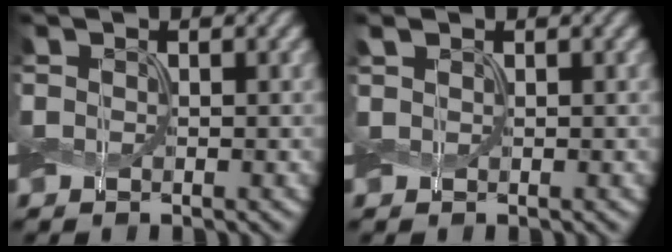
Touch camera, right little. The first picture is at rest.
{"total": 0.9, "force": [0.6, 0.5, 0.6], "torque": [-0.012, 0.003, 0.013]}